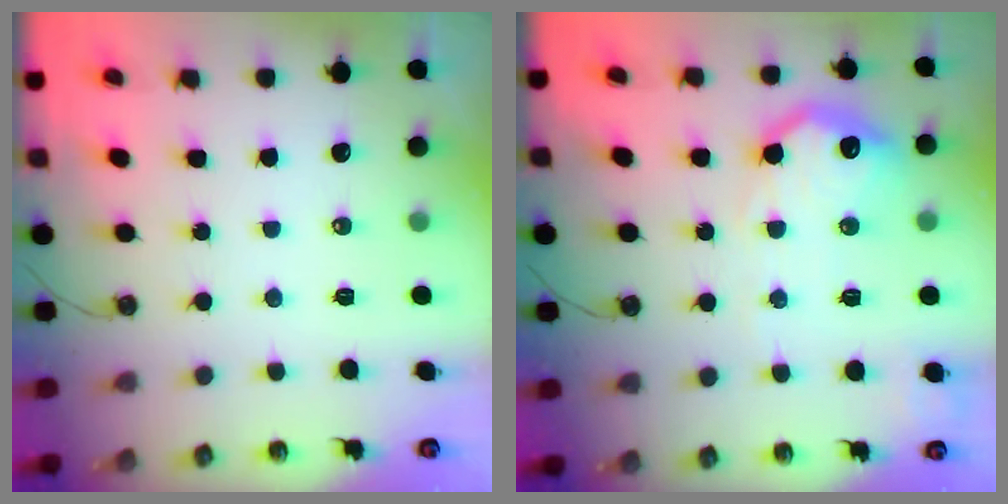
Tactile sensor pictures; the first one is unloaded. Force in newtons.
{"total": 16.5, "press": 16.4, "slide": 1.2}